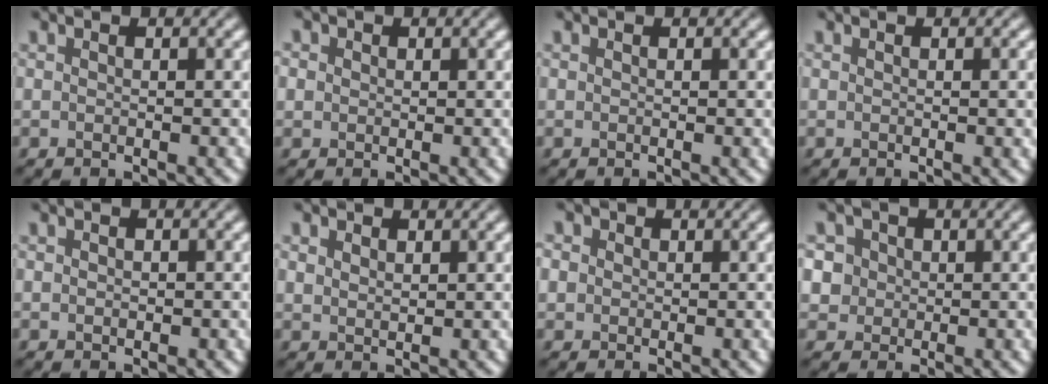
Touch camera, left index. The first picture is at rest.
{"total": 1.9, "force": [0.8, 1.6, 0.7], "torque": [-0.015, 0.010, 0.003]}
{"total": 0.0}
{"total": 1.3, "force": [0.0, 0.2, 1.2], "torque": [-0.014, 0.000, 0.000]}
{"total": 0.6, "force": [0.0, 0.6, 0.3], "torque": [-0.001, -0.002, -0.001]}
{"total": 1.4, "force": [0.9, 1.0, 0.6], "torque": [-0.013, -0.001, 0.017]}
{"total": 3.4, "force": [1.4, 2.8, 1.4], "torque": [-0.028, 0.017, 0.009]}
{"total": 5.5, "force": [2.0, 4.7, 2.1], "torque": [-0.035, 0.024, 0.015]}